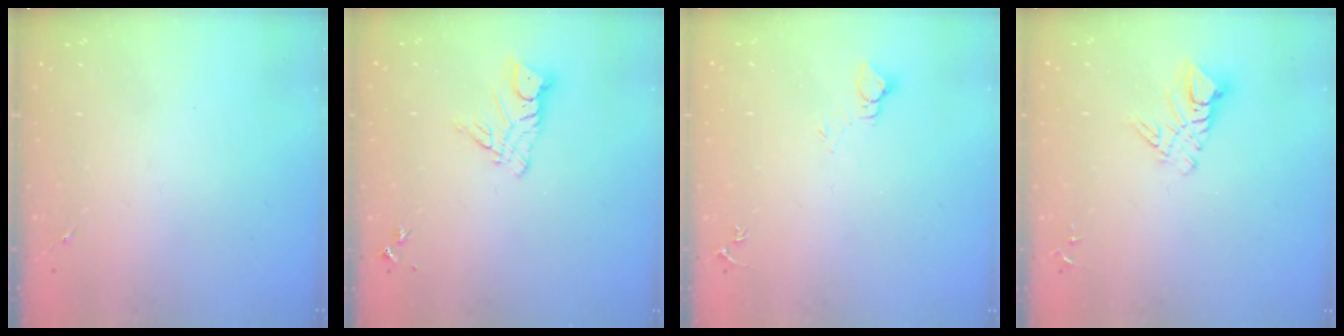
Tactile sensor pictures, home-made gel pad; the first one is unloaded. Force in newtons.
{"total": 8.6, "press": 8.5, "slide": 0.9}
{"total": 4.0, "press": 4.0, "slide": 0.4}
{"total": 8.9, "press": 8.8, "slide": 0.9}